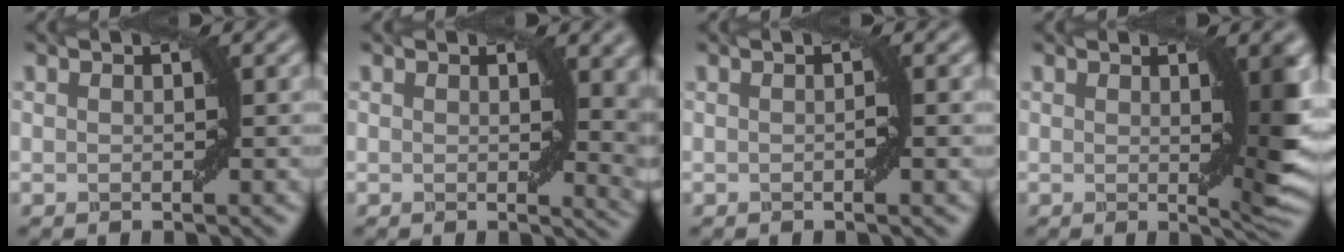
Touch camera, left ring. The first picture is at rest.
{"total": 4.8, "force": [1.2, 1.9, 4.2], "torque": [-0.040, -0.009, 0.023]}
{"total": 0.9, "force": [-0.2, -0.1, 0.8], "torque": [-0.013, 0.001, -0.002]}
{"total": 5.1, "force": [0.7, 0.9, 5.0], "torque": [-0.060, -0.008, 0.014]}